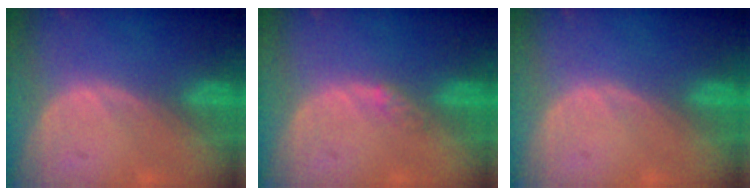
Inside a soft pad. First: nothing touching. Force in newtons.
{"total": 1.8, "press": 1.6, "slide": 1.0}
{"total": 0.0}